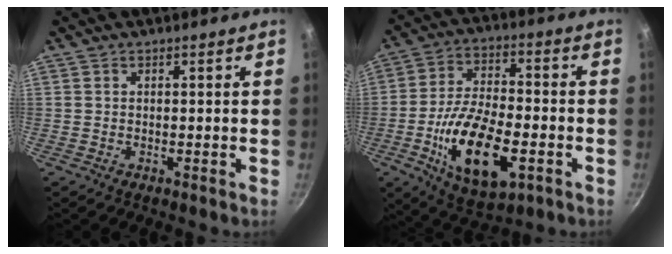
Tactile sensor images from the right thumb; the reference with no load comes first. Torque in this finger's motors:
{"motor_torque": [-0.21, 1.15, 0.86, -0.90, 0.20]}